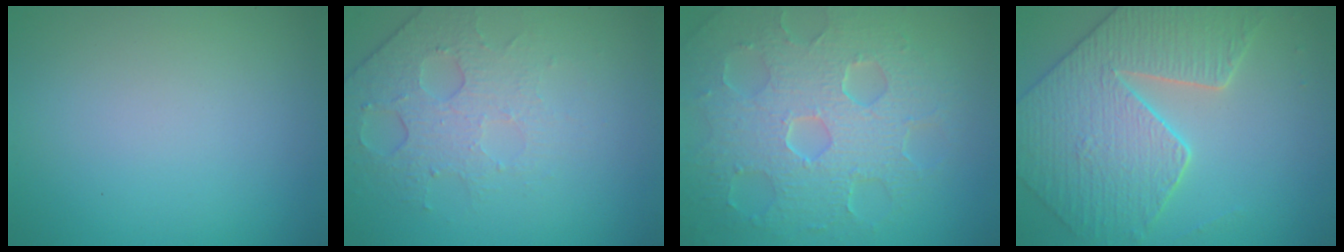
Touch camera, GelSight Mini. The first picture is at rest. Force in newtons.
{"total": 4.9, "press": 3.2, "slide": 3.6}
{"total": 8.8, "press": 6.2, "slide": 6.2}
{"total": 6.0, "press": 5.4, "slide": 2.6}